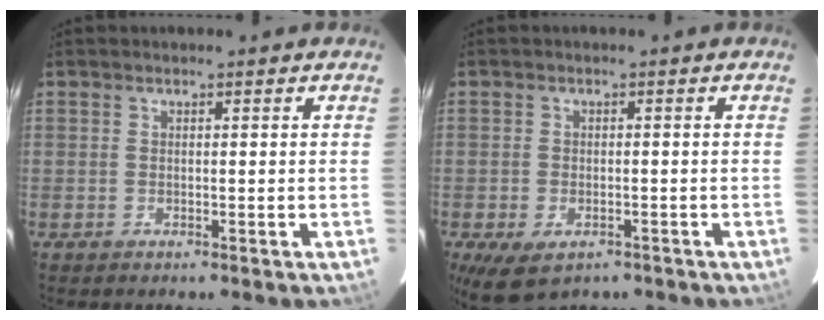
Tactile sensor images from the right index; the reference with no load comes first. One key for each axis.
{"total": 6.8, "fx": -3.9, "fy": 4.0, "fz": 4.0, "tx": -0.084, "ty": -0.024, "tz": -0.058}